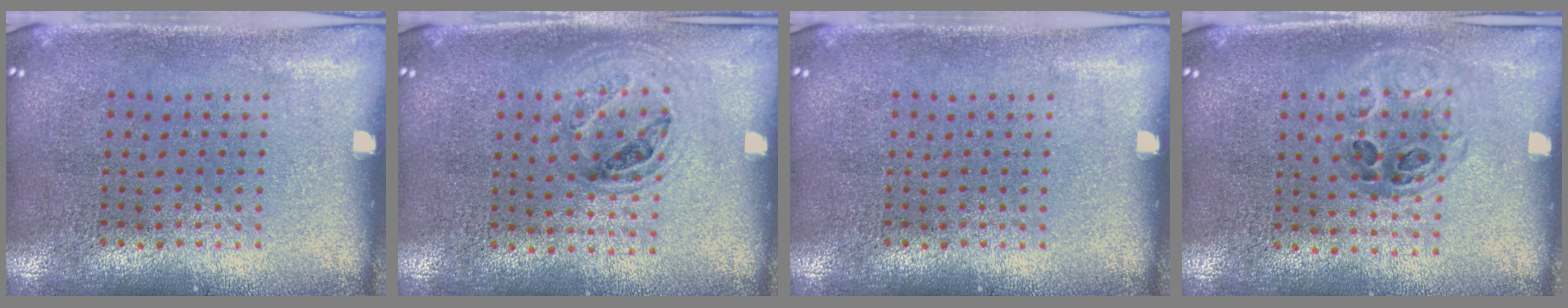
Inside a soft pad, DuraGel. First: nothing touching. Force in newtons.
{"total": 1.0, "press": 0.9, "slide": 0.3}
{"total": 0.0}
{"total": 1.0, "press": 0.9, "slide": 0.4}